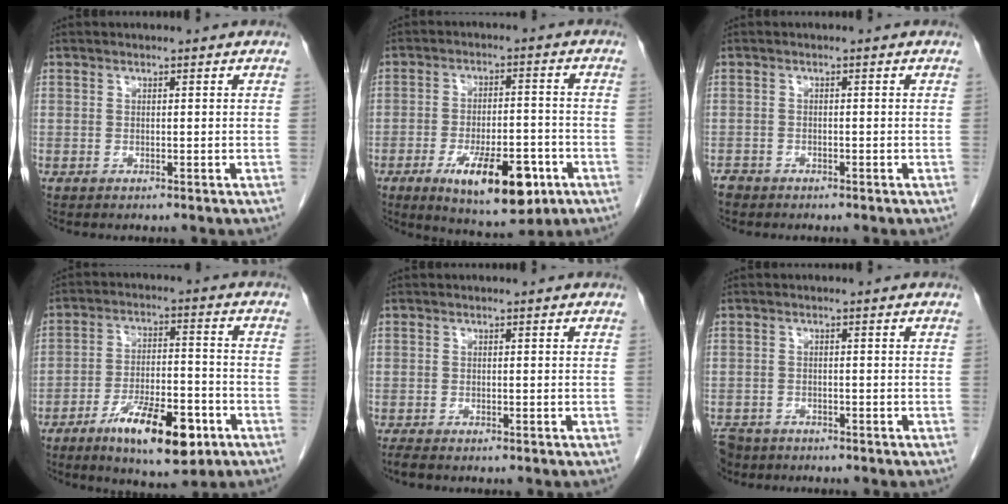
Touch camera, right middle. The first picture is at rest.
{"total": 12.9, "force": [-6.1, 4.4, 10.5], "torque": [-0.161, -0.010, -0.085]}
{"total": 1.8, "force": [-1.5, 0.9, 0.2], "torque": [-0.010, 0.000, -0.028]}
{"total": 12.5, "force": [-6.8, 3.7, 9.9], "torque": [-0.166, -0.002, -0.105]}
{"total": 1.3, "force": [-1.1, 0.2, 0.7], "torque": [-0.022, -0.005, -0.020]}
{"total": 5.7, "force": [-4.6, 3.2, 1.2], "torque": [-0.030, -0.004, -0.079]}